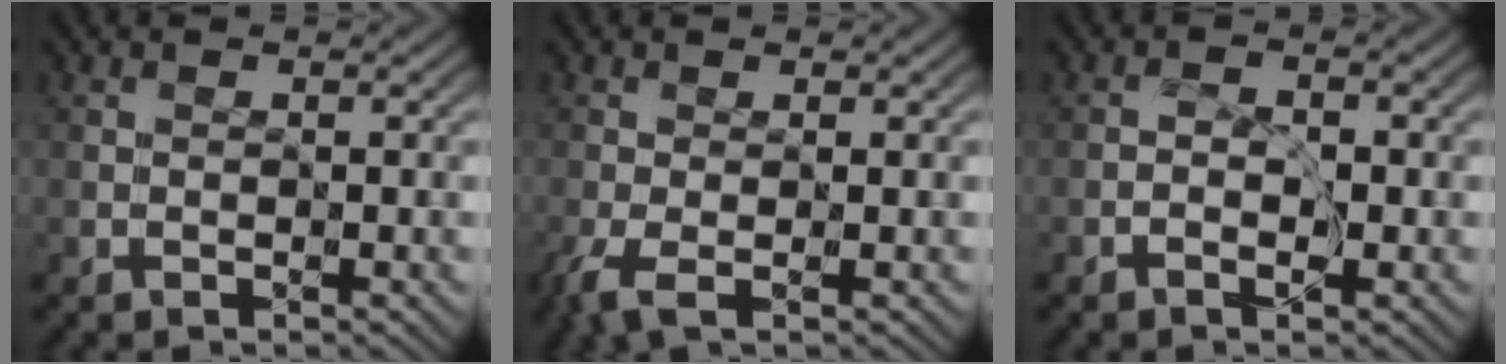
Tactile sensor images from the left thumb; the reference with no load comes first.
{"total": 3.2, "force": [-1.4, 1.2, 2.7], "torque": [-0.066, -0.007, -0.025]}
{"total": 1.3, "force": [-0.6, 0.7, 1.0], "torque": [-0.014, 0.001, -0.013]}